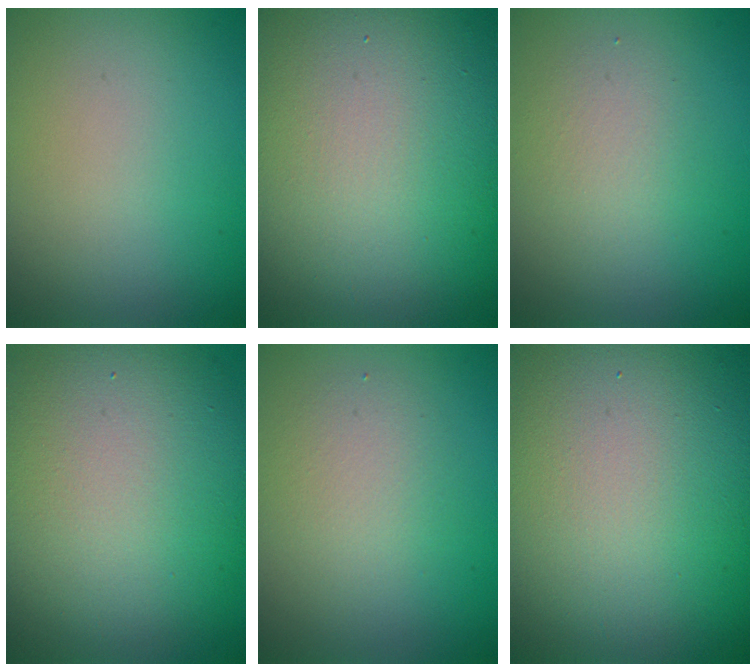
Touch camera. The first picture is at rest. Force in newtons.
{"total": 17.8, "press": 17.7, "slide": 1.0}
{"total": 2.1, "press": 2.1, "slide": 0.1}
{"total": 12.0, "press": 12.0, "slide": 0.5}
{"total": 2.4, "press": 2.4, "slide": 0.2}
{"total": 25.4, "press": 25.4, "slide": 1.6}